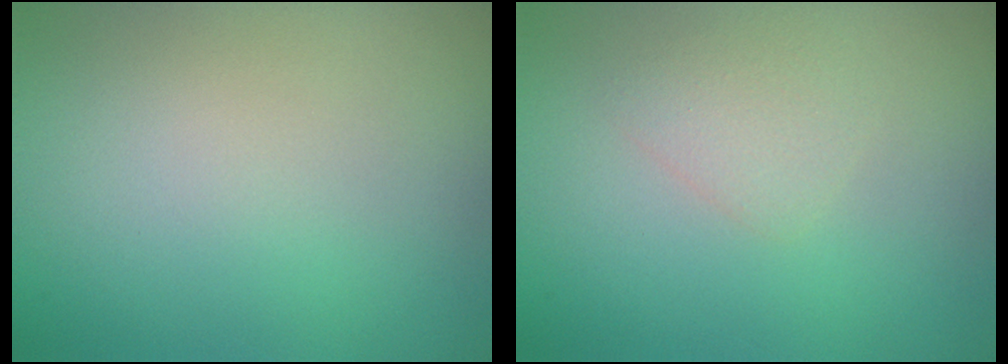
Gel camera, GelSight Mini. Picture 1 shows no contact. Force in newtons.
{"total": 1.7, "press": 1.7, "slide": 0.1}